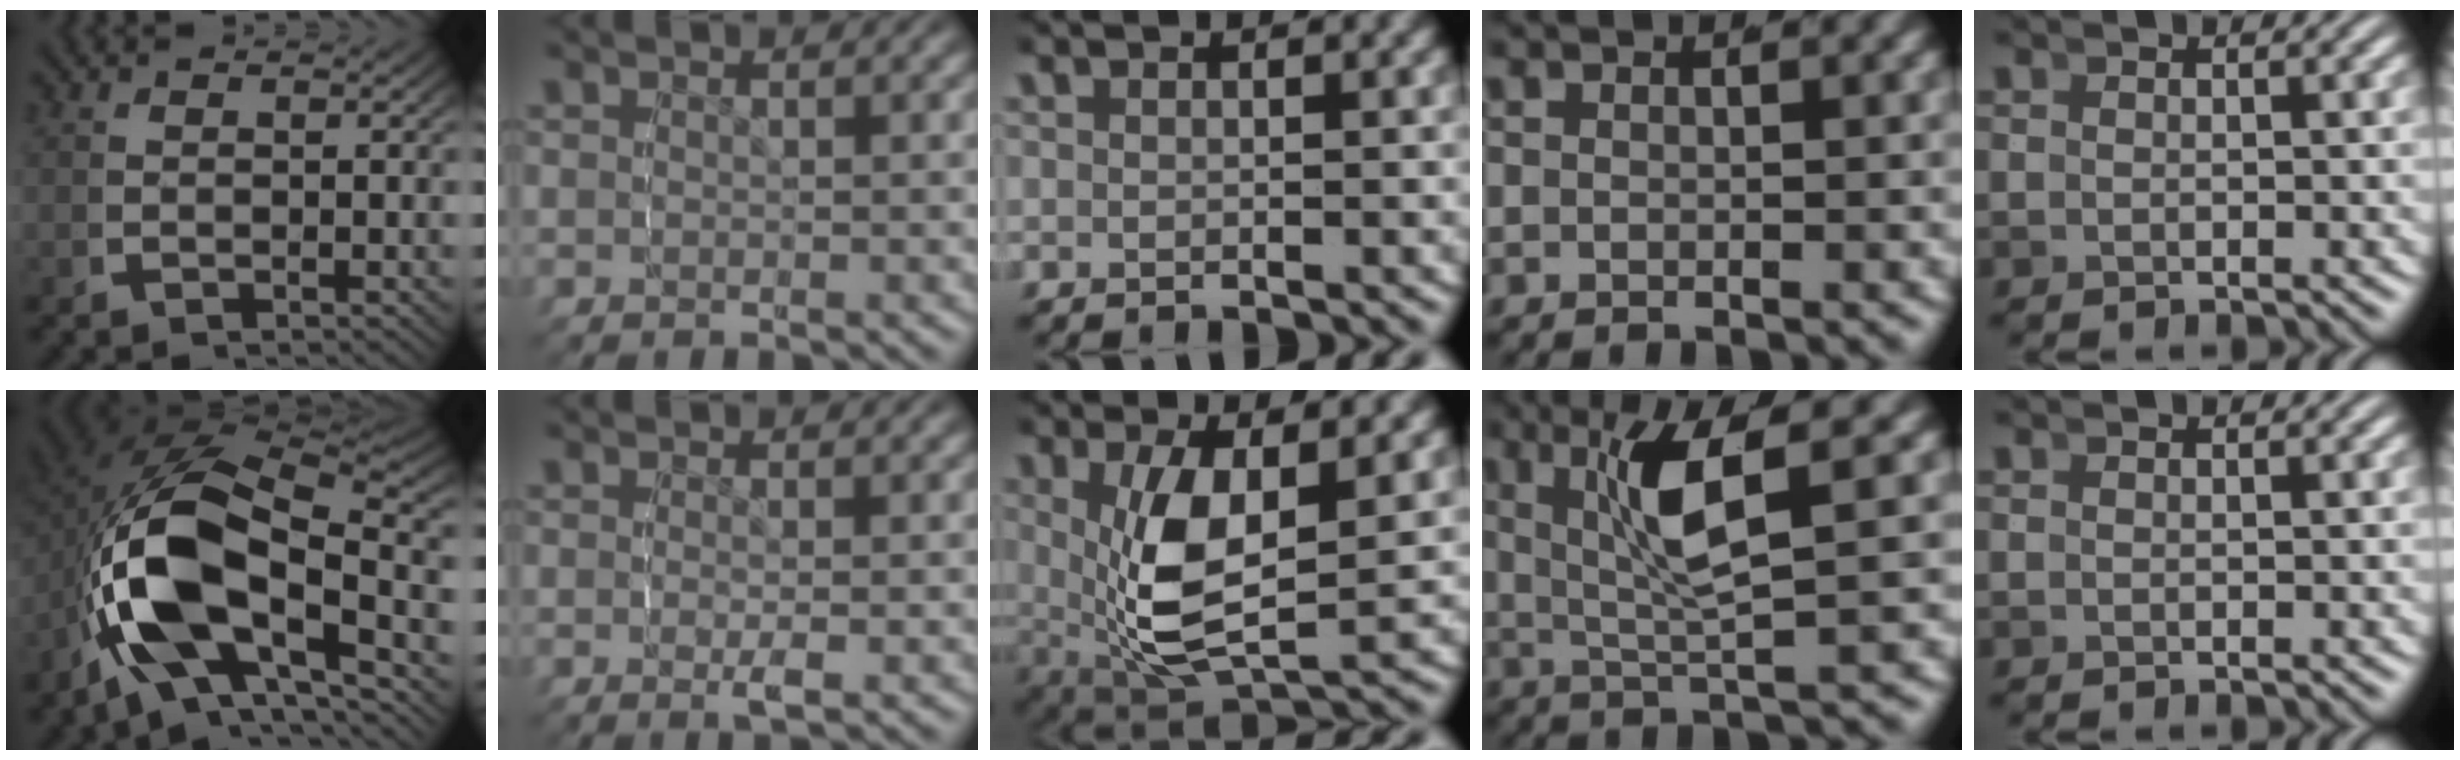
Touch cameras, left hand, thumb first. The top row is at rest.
{"thumb": {"total": 18.3, "force": [-0.8, 11.2, 14.4], "torque": [-0.317, -0.046, 0.005]}, "index": {"total": 0.9, "force": [-0.3, -0.3, 0.8], "torque": [-0.021, -0.005, -0.003]}, "middle": {"total": 7.7, "force": [0.7, 3.7, 6.6], "torque": [-0.147, -0.024, 0.030]}, "ring": {"total": 5.1, "force": [1.3, 0.6, 4.9], "torque": [-0.095, -0.001, 0.028]}}